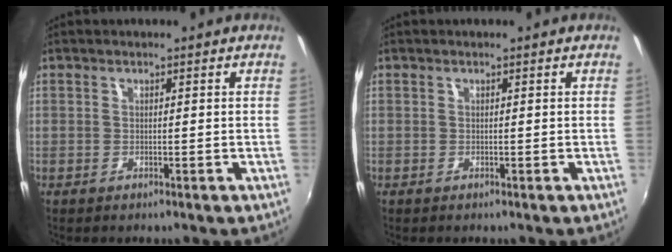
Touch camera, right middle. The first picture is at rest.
{"total": 0.0}